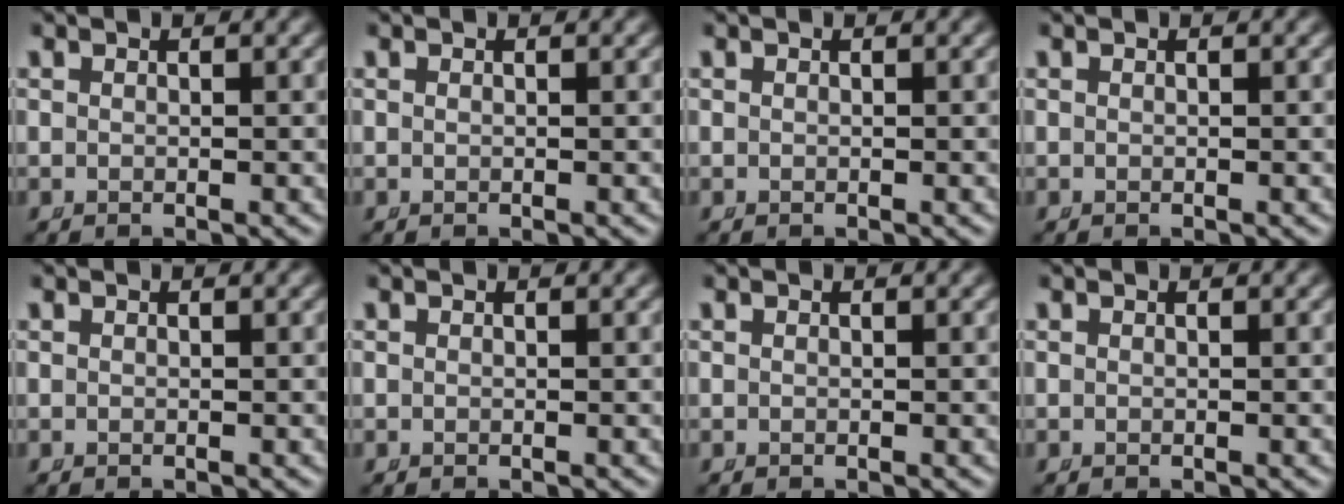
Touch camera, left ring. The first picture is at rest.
{"total": 0.0}
{"total": 0.0}
{"total": 0.0}
{"total": 0.0}
{"total": 0.0}
{"total": 0.0}
{"total": 0.0}